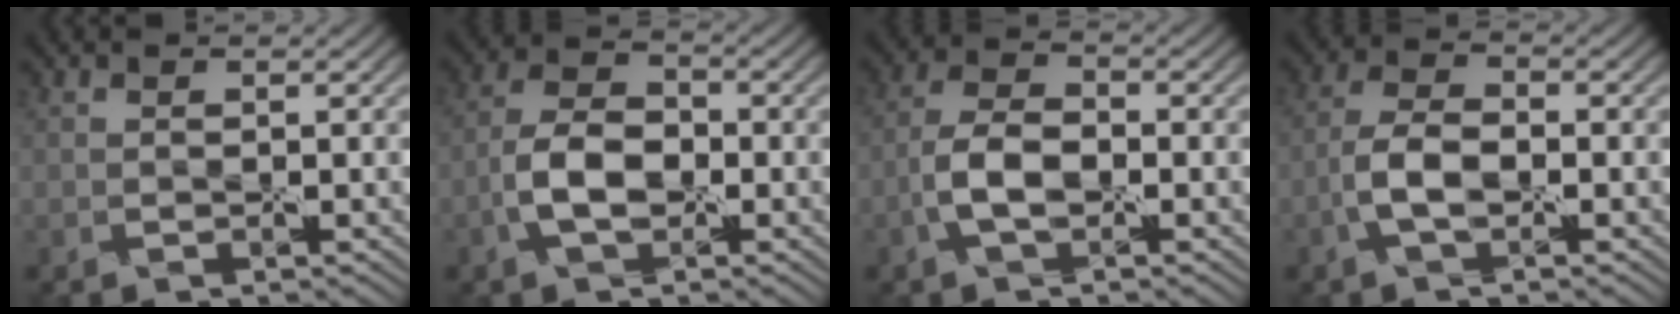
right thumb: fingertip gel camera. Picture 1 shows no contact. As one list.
[{"total": 4.9, "force": [-1.9, 2.7, 3.5], "torque": [-0.072, 0.014, -0.048]}, {"total": 4.1, "force": [-1.8, 1.8, 3.2], "torque": [-0.064, 0.015, -0.046]}, {"total": 3.7, "force": [-1.7, 1.4, 2.9], "torque": [-0.061, 0.014, -0.044]}]